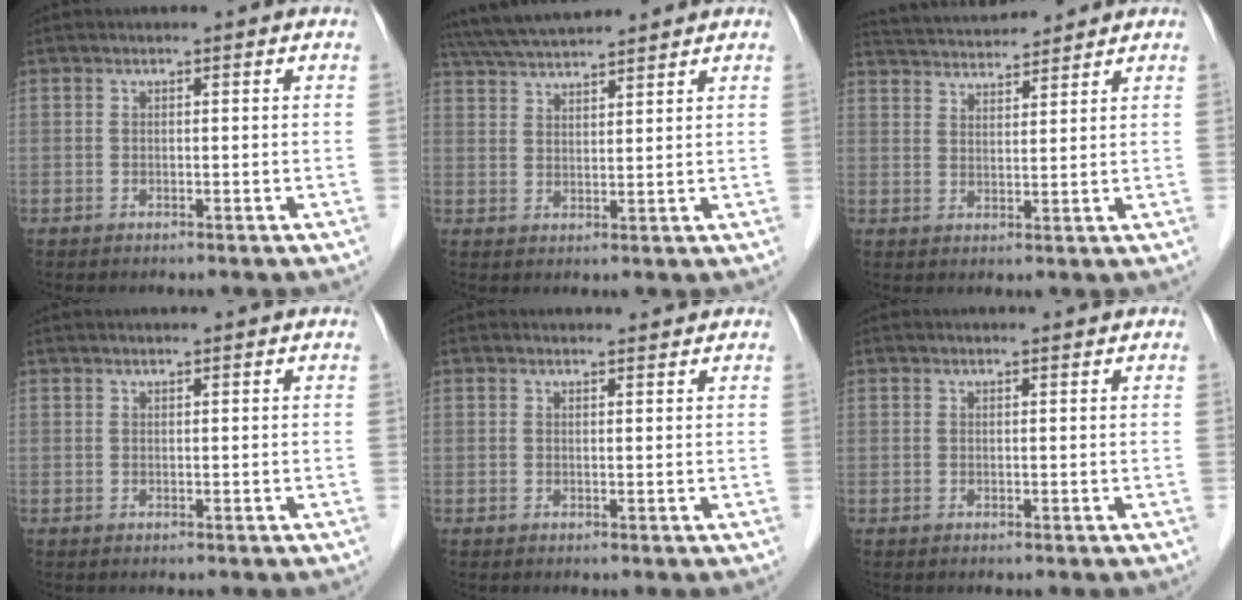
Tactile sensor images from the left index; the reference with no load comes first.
{"total": 9.2, "force": [8.6, 0.2, 3.3], "torque": [-0.068, 0.033, 0.147]}
{"total": 8.9, "force": [8.6, 0.6, 2.2], "torque": [-0.048, 0.026, 0.142]}
{"total": 0.9, "force": [0.9, -0.1, 0.2], "torque": [-0.006, 0.009, 0.018]}
{"total": 1.6, "force": [1.6, 0.3, -0.1], "torque": [-0.009, 0.000, 0.020]}
{"total": 0.7, "force": [0.7, 0.0, -0.1], "torque": [-0.008, -0.005, 0.008]}